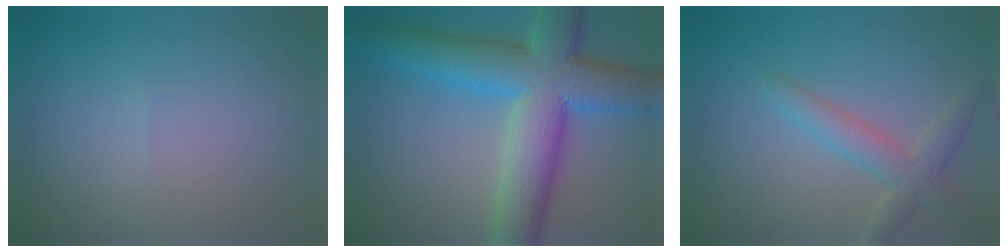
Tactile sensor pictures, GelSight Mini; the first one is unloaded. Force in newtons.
{"total": 11.4, "press": 11.4, "slide": 0.1}
{"total": 3.2, "press": 3.1, "slide": 0.3}